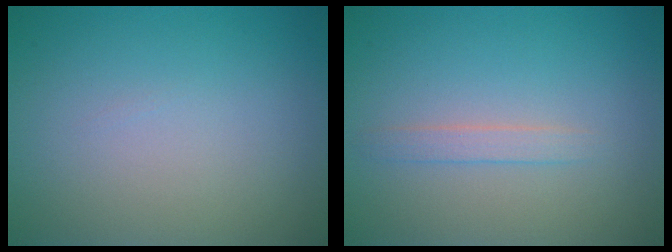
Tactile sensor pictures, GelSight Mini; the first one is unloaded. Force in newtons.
{"total": 1.2, "press": 1.2, "slide": 0.0}